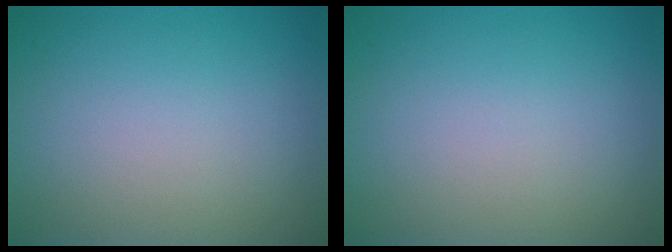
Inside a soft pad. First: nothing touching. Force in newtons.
{"total": 0.0}